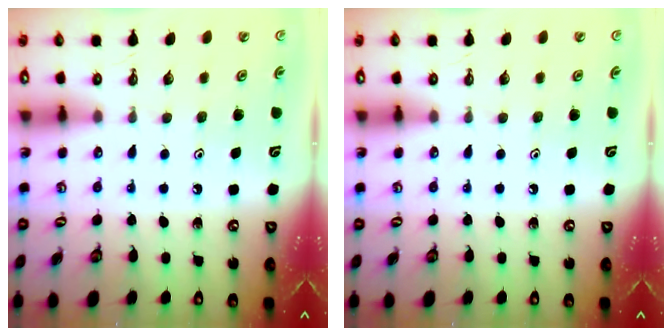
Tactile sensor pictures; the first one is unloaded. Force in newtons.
{"total": 0.0}